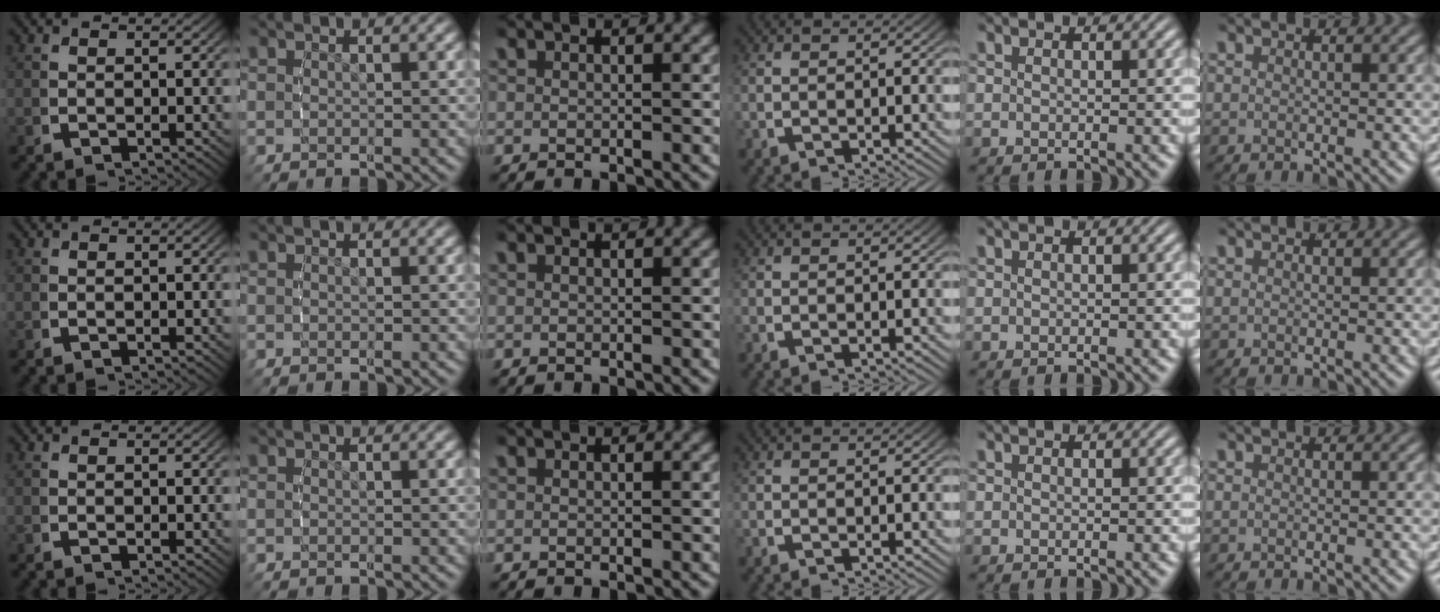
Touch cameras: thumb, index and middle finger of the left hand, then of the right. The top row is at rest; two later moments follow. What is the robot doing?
{"motion": "reach", "object": "paper"}